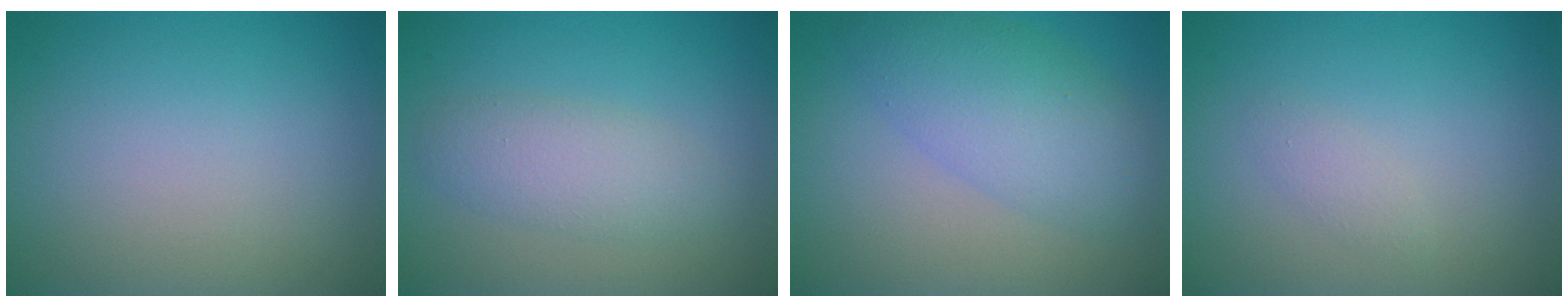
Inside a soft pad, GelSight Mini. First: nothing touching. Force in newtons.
{"total": 2.0, "press": 1.9, "slide": 0.2}
{"total": 5.3, "press": 5.3, "slide": 0.1}
{"total": 1.0, "press": 1.0, "slide": 0.1}